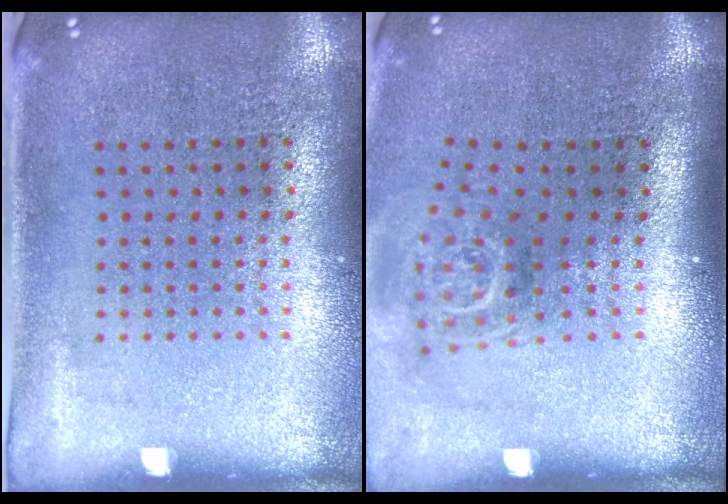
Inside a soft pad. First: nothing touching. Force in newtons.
{"total": 1.8, "press": 1.2, "slide": 1.3}